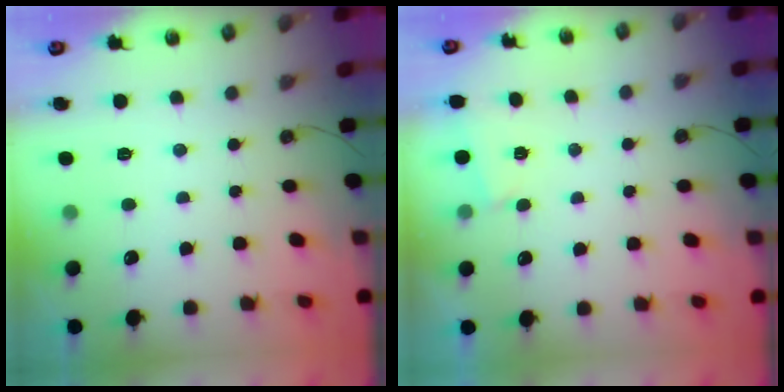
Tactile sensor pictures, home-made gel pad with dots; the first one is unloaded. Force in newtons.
{"total": 1.1, "press": 1.0, "slide": 0.3}